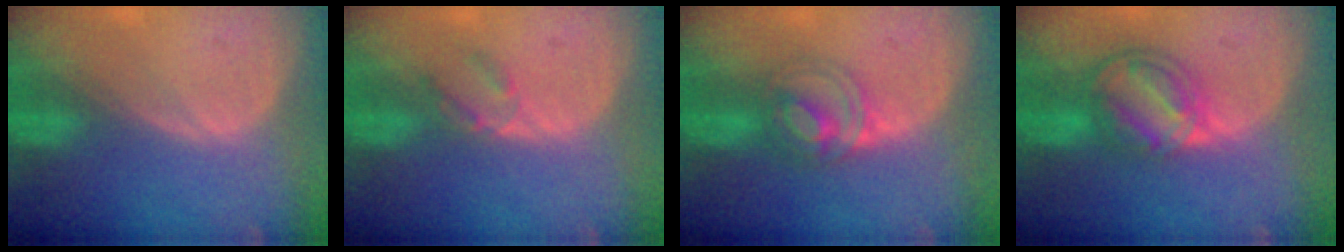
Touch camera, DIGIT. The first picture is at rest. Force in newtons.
{"total": 2.5, "press": 2.3, "slide": 1.0}
{"total": 6.1, "press": 5.4, "slide": 2.8}
{"total": 8.0, "press": 6.9, "slide": 4.0}